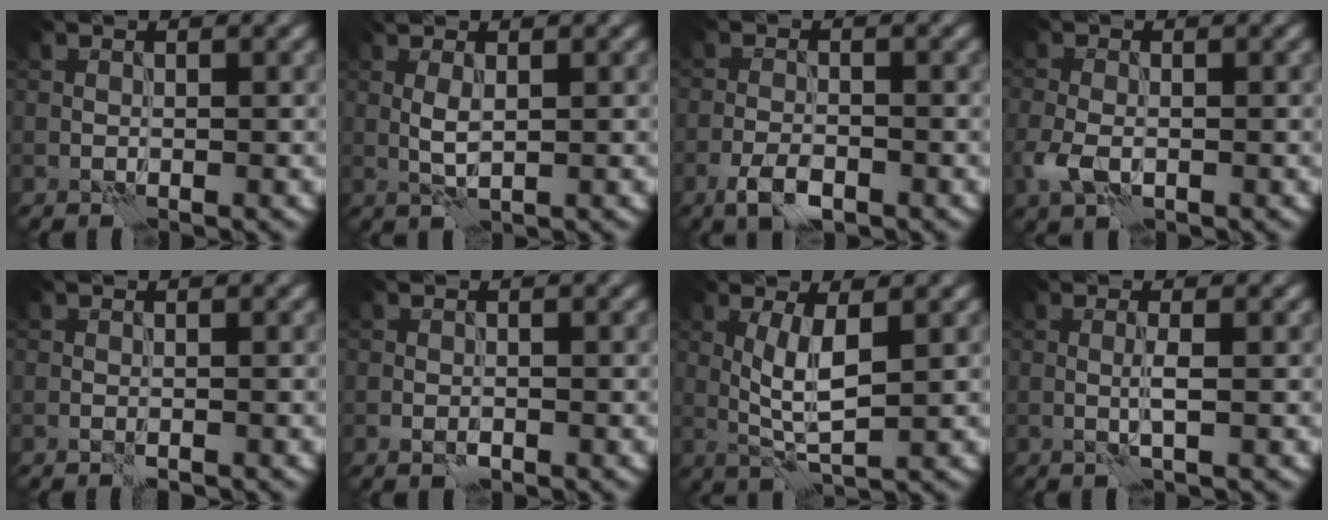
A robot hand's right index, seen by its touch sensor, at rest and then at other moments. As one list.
[{"total": 1.7, "force": [0.6, 0.5, 1.5], "torque": [-0.038, 0.002, 0.013]}, {"total": 2.8, "force": [-1.7, 1.2, 1.8], "torque": [-0.038, 0.000, -0.038]}, {"total": 2.5, "force": [-0.7, 1.6, 1.7], "torque": [-0.045, -0.006, -0.019]}, {"total": 0.8, "force": [-0.6, 0.1, 0.4], "torque": [-0.007, 0.001, -0.011]}, {"total": 0.8, "force": [-0.4, 0.5, 0.4], "torque": [-0.010, -0.002, -0.009]}, {"total": 3.8, "force": [0.8, 0.9, 3.6], "torque": [-0.074, -0.001, 0.017]}, {"total": 1.2, "force": [0.2, 0.0, 1.2], "torque": [-0.027, 0.000, 0.000]}]